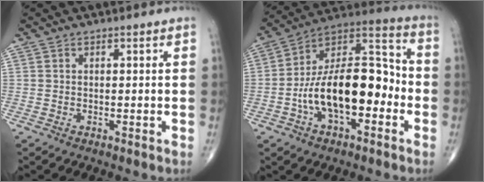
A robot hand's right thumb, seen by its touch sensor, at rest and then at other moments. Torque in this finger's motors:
{"motor_torque": [2.83, 2.18, 1.99, -0.63, 0.18]}